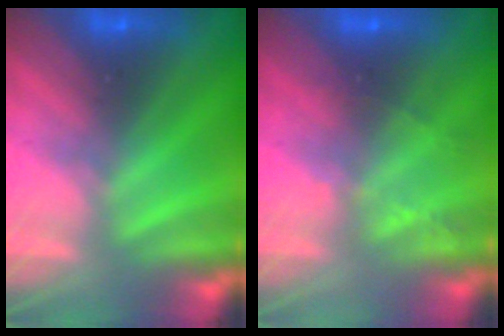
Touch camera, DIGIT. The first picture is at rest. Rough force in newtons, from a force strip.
{"total": 2.2}